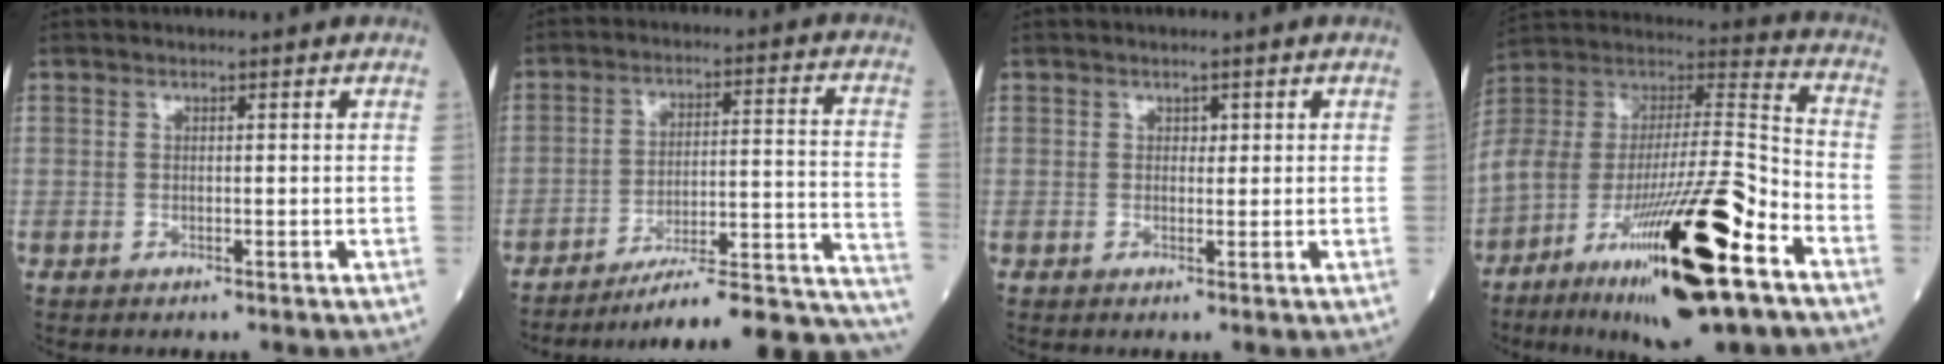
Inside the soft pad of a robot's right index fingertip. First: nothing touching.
{"total": 22.8, "force": [-20.7, 0.5, 9.5], "torque": [-0.051, 0.015, -0.286]}
{"total": 1.0, "force": [0.4, 0.7, 0.6], "torque": [-0.002, 0.000, 0.004]}
{"total": 28.6, "force": [-13.7, 5.4, 24.5], "torque": [-0.444, -0.025, -0.235]}